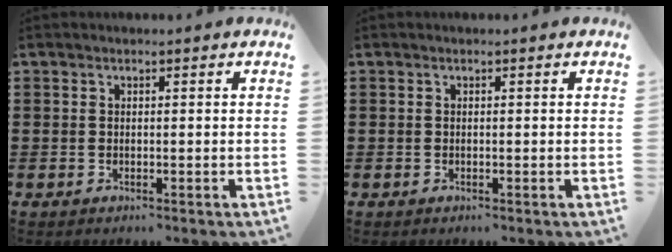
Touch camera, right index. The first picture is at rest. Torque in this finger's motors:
{"motor_torque": [0.05, 0.04, 0.00, 0.00]}